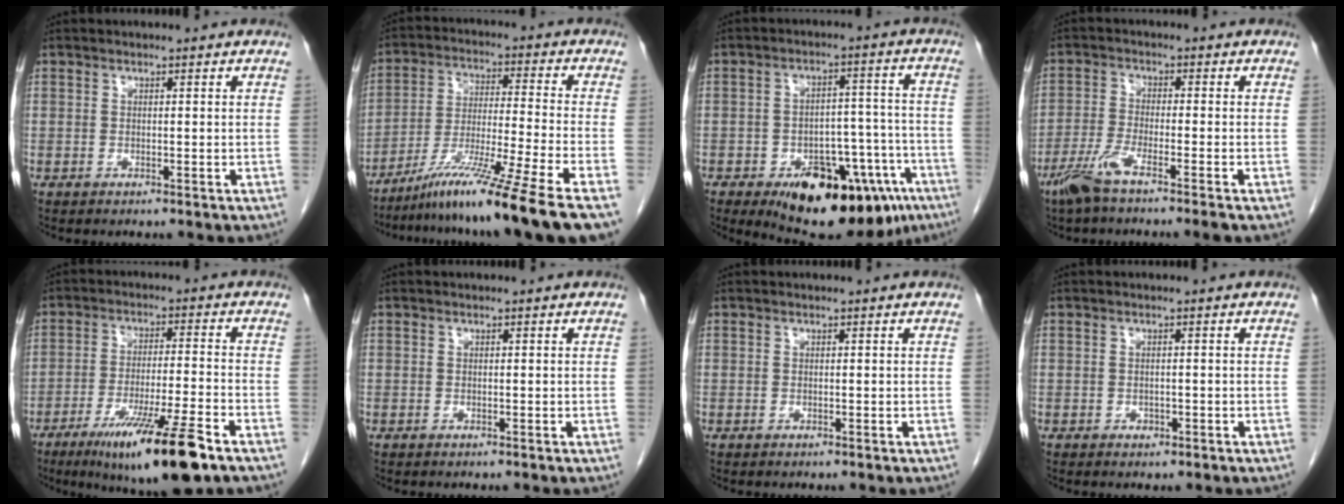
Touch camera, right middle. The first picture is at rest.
{"total": 15.1, "force": [-10.9, -2.9, 10.1], "torque": [-0.180, -0.040, -0.183]}
{"total": 21.8, "force": [-12.6, 10.0, 14.7], "torque": [-0.169, 0.022, -0.169]}
{"total": 5.5, "force": [-3.9, -0.2, 3.9], "torque": [-0.084, -0.012, -0.085]}
{"total": 14.0, "force": [-8.6, 0.5, 11.1], "torque": [-0.181, -0.033, -0.139]}
{"total": 0.0}
{"total": 0.0}
{"total": 0.9, "force": [-0.5, 0.7, 0.4], "torque": [-0.008, 0.002, -0.004]}